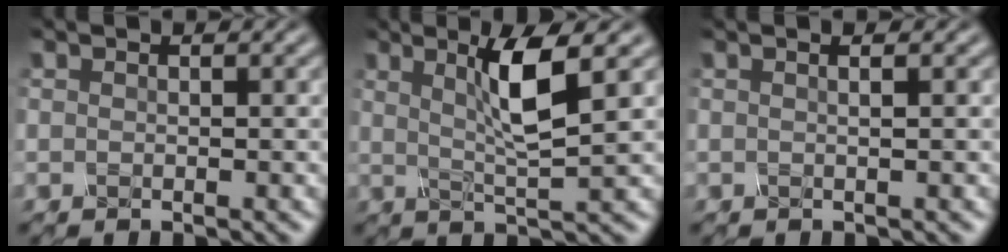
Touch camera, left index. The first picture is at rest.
{"total": 4.6, "force": [1.3, 0.5, 4.3], "torque": [-0.083, -0.007, 0.028]}
{"total": 2.6, "force": [1.0, 1.4, 2.0], "torque": [-0.010, 0.015, -0.018]}